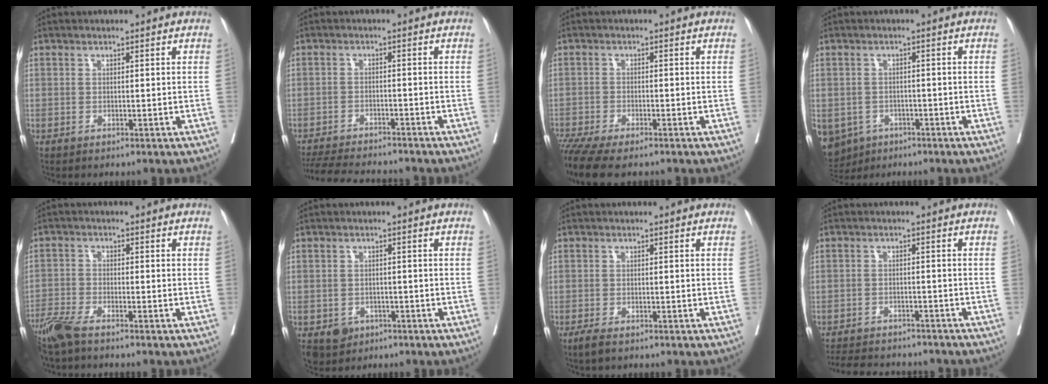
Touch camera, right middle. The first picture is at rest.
{"total": 11.7, "force": [-10.9, 1.5, 4.1], "torque": [-0.066, -0.010, -0.159]}
{"total": 8.8, "force": [-7.1, 1.8, 4.9], "torque": [-0.082, -0.012, -0.118]}
{"total": 10.1, "force": [-5.5, 7.9, 2.9], "torque": [-0.085, -0.007, -0.073]}
{"total": 5.5, "force": [-4.6, 0.6, 3.1], "torque": [-0.064, -0.016, -0.092]}
{"total": 4.8, "force": [-2.6, 3.8, 1.4], "torque": [-0.018, 0.002, -0.033]}
{"total": 2.2, "force": [-1.6, 0.7, 1.4], "torque": [-0.028, -0.005, -0.026]}
{"total": 13.5, "force": [-12.1, 3.6, 4.6], "torque": [-0.093, -0.002, -0.156]}